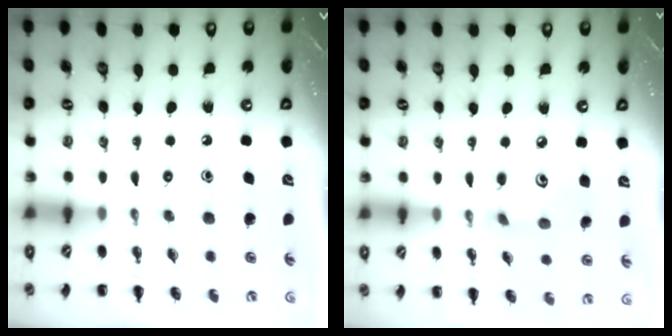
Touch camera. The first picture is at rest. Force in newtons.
{"total": 3.5, "press": 3.5, "slide": 0.7}